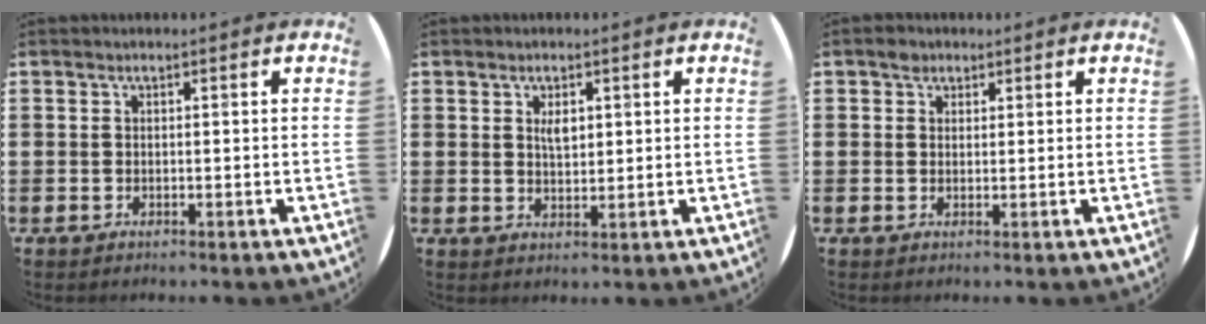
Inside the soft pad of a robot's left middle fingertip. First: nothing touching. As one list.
[{"total": 2.1, "force": [1.0, 1.1, 1.6], "torque": [-0.018, -0.001, 0.013]}, {"total": 1.7, "force": [1.3, 1.0, 0.2], "torque": [0.004, 0.000, 0.024]}]